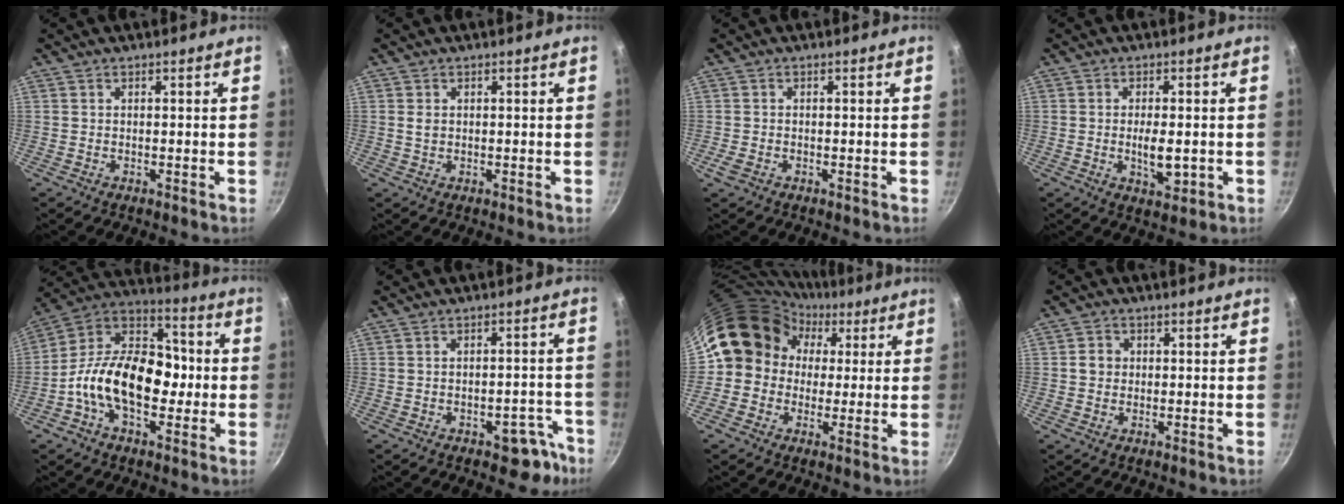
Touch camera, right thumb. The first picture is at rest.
{"total": 1.7, "force": [0.2, 1.4, 1.0], "torque": [-0.015, 0.001, 0.005]}
{"total": 1.7, "force": [-0.8, 1.1, 1.0], "torque": [-0.024, 0.000, -0.015]}
{"total": 5.2, "force": [-0.8, 2.3, 4.7], "torque": [-0.071, -0.002, -0.009]}
{"total": 19.7, "force": [-3.2, 12.6, 14.8], "torque": [-0.205, 0.052, -0.078]}
{"total": 6.9, "force": [-4.2, 4.0, 3.8], "torque": [0.004, 0.048, -0.032]}
{"total": 13.1, "force": [2.2, 11.8, 5.5], "torque": [-0.050, 0.032, 0.019]}
{"total": 2.5, "force": [0.1, 2.3, 1.0], "torque": [-0.004, 0.006, -0.002]}